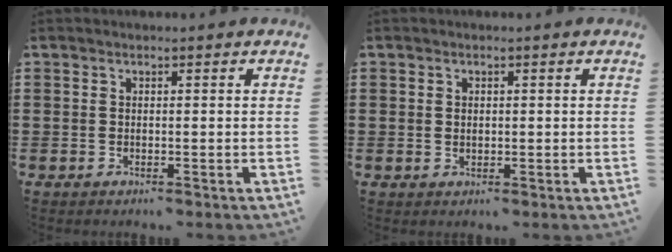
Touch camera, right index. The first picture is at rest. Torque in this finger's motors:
{"motor_torque": [-0.67, 0.79, -0.06, -0.01]}